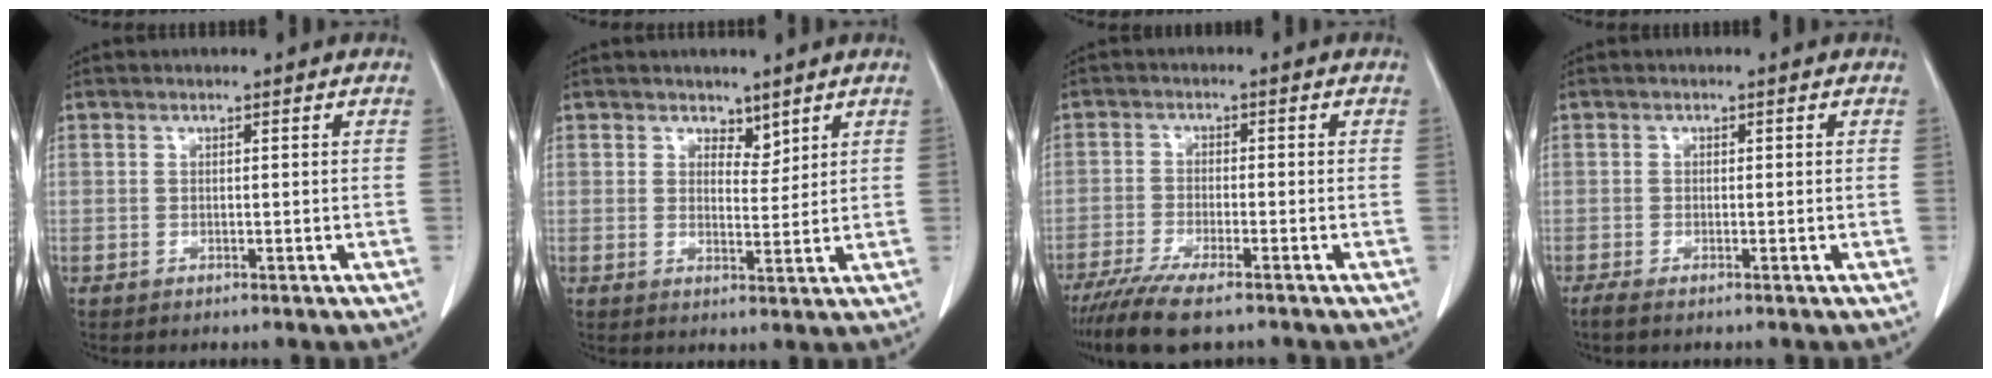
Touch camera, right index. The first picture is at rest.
{"total": 2.7, "force": [2.1, 1.6, 0.8], "torque": [-0.006, -0.004, 0.036]}
{"total": 8.8, "force": [-6.9, 1.2, 5.3], "torque": [-0.086, -0.021, -0.113]}
{"total": 1.5, "force": [-1.0, 0.2, 1.1], "torque": [-0.022, -0.003, -0.021]}